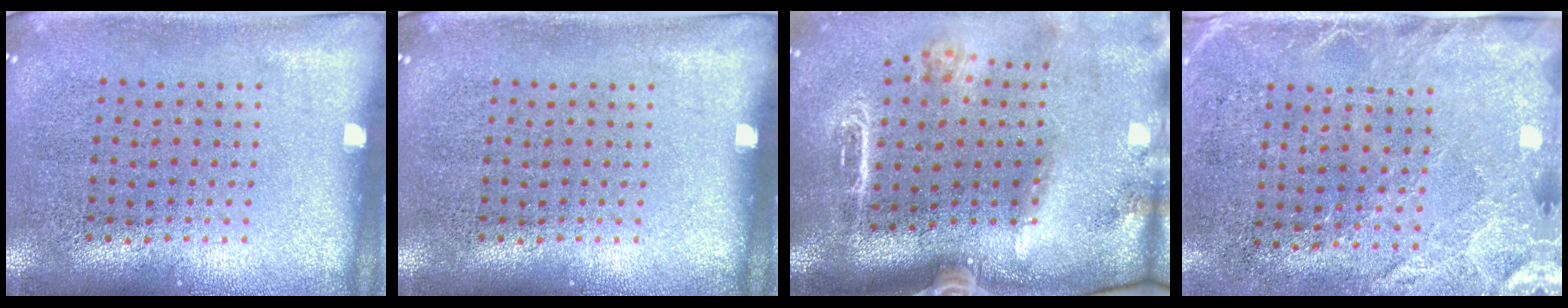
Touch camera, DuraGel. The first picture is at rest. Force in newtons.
{"total": 0.0}
{"total": 2.6, "press": 1.9, "slide": 1.7}
{"total": 2.7, "press": 2.3, "slide": 1.5}